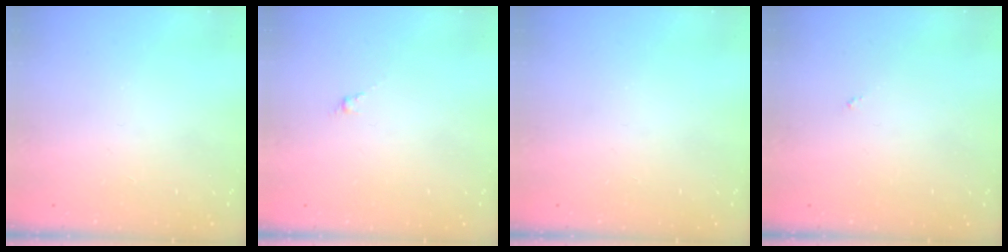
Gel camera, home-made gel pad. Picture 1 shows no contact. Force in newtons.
{"total": 0.0}
{"total": 0.0}
{"total": 0.0}